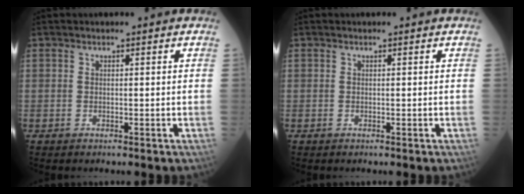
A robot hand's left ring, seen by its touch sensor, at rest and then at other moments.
{"total": 0.0}